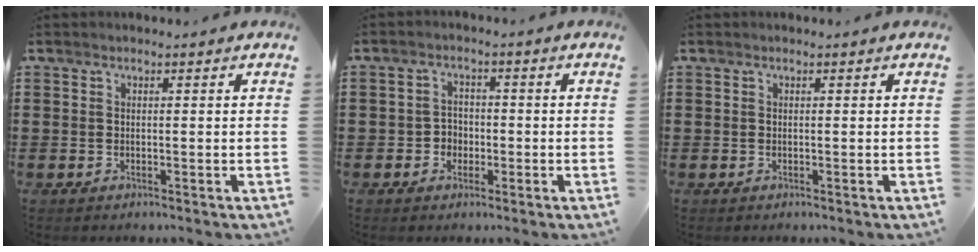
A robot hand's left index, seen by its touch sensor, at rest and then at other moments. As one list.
[{"total": 2.6, "force": [-1.1, 2.2, 0.8], "torque": [-0.022, 0.006, -0.026]}, {"total": 0.0}]